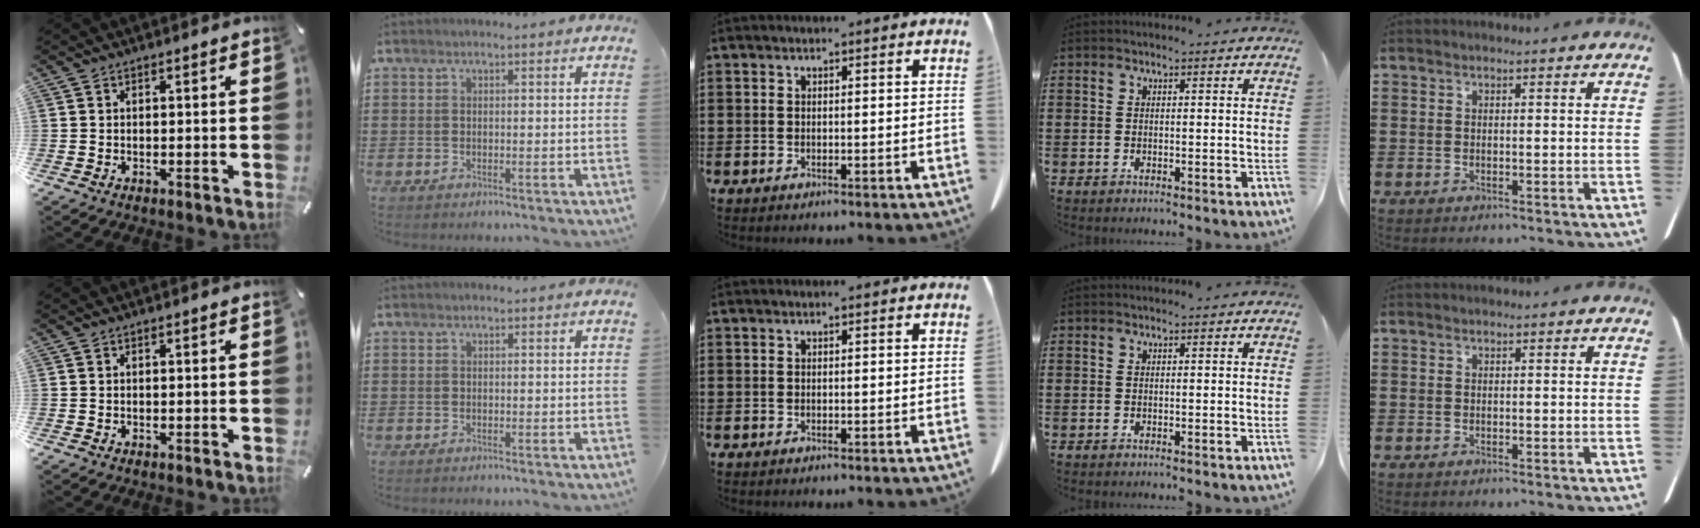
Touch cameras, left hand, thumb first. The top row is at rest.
{}